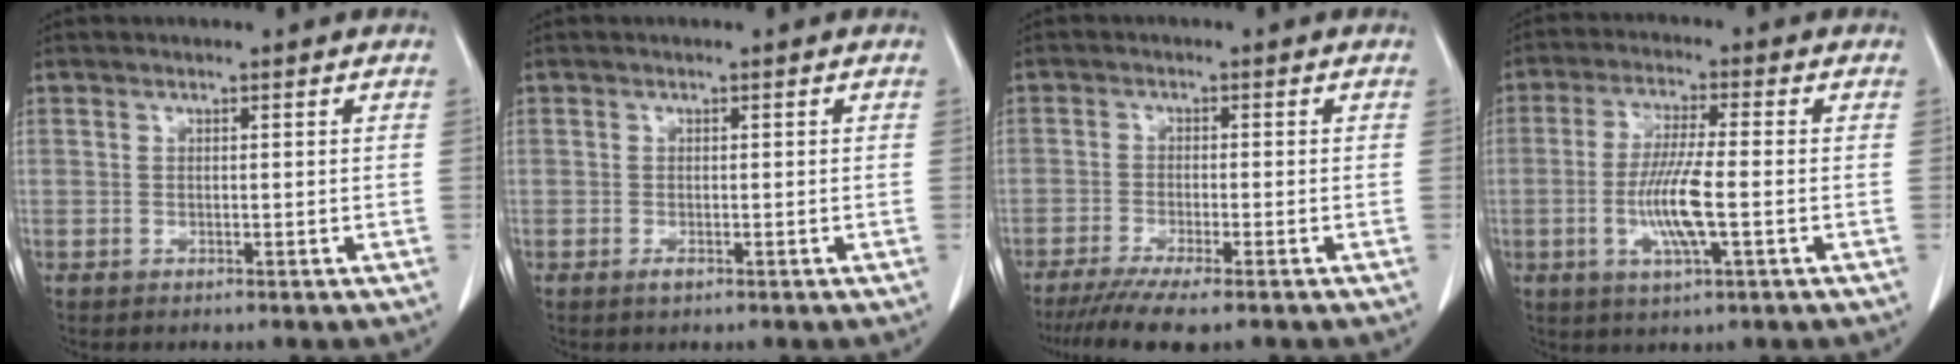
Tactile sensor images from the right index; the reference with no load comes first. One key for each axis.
{"total": 0.9, "fx": -0.5, "fy": 0.4, "fz": 0.6, "tx": -0.011, "ty": -0.001, "tz": -0.006}
{"total": 7.8, "fx": -6.1, "fy": 0.3, "fz": 4.9, "tx": -0.074, "ty": -0.018, "tz": -0.097}
{"total": 8.5, "fx": -1.8, "fy": 0.6, "fz": 8.3, "tx": -0.165, "ty": -0.009, "tz": -0.036}